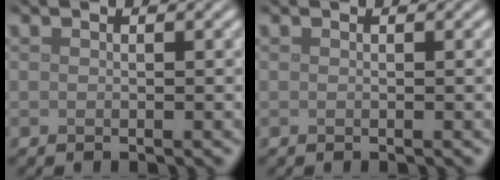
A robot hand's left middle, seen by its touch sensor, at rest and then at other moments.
{"total": 0.0}